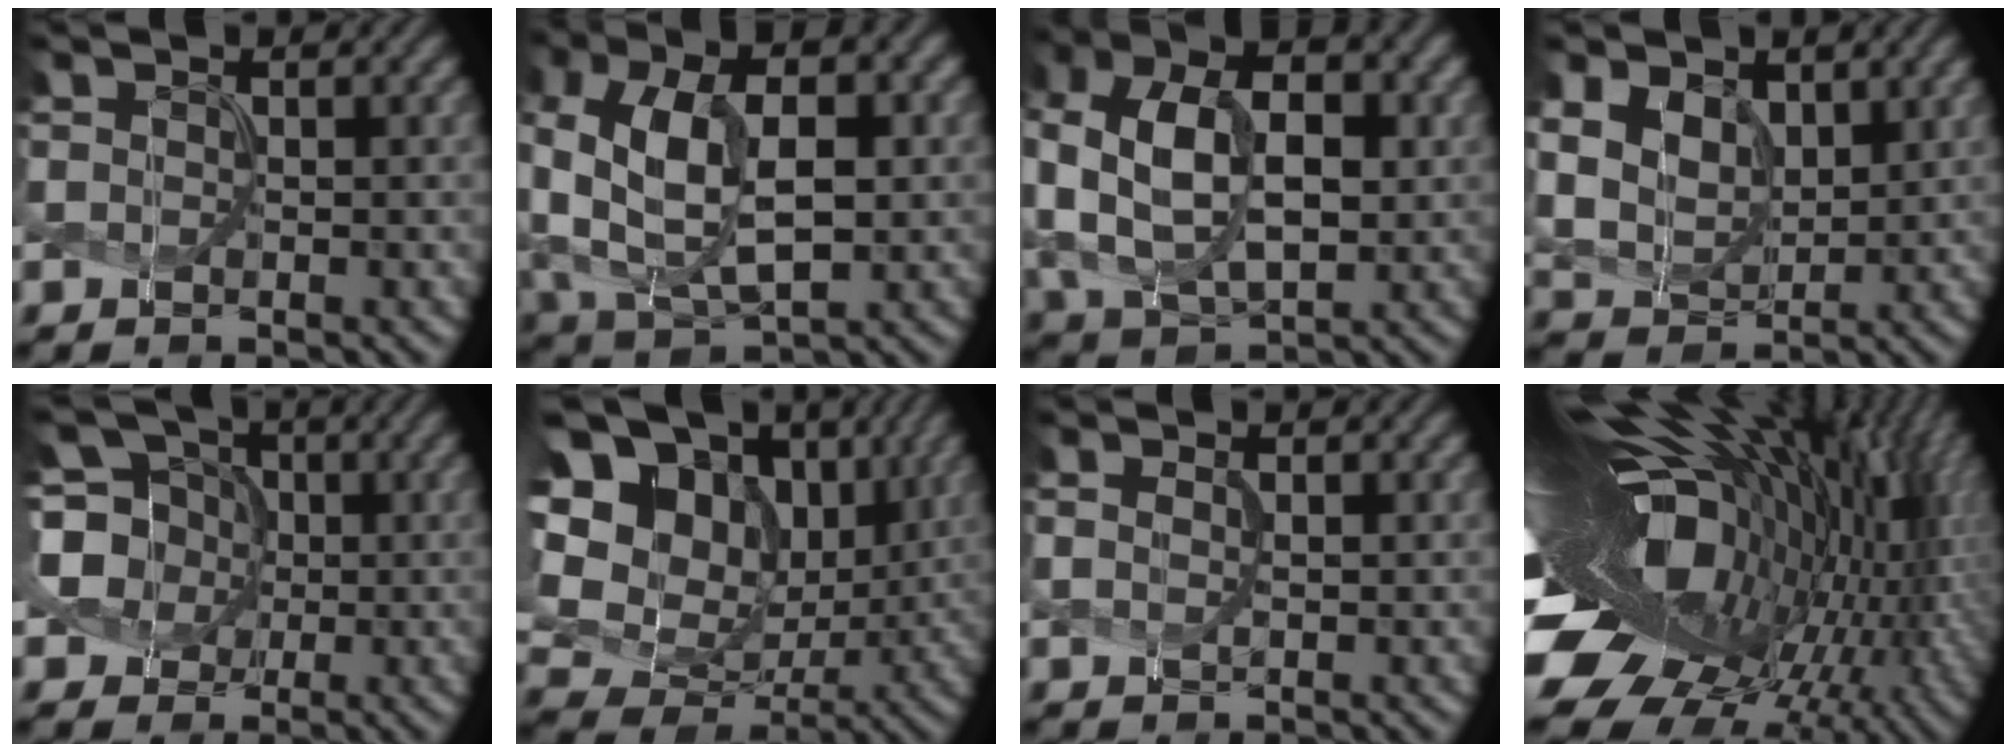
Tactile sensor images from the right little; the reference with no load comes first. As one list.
[{"total": 12.2, "force": [0.1, 7.6, 9.6], "torque": [-0.198, -0.007, 0.004]}, {"total": 11.9, "force": [0.1, 7.7, 9.1], "torque": [-0.187, 0.005, 0.000]}, {"total": 6.0, "force": [2.0, 4.3, 3.7], "torque": [-0.093, -0.008, 0.035]}, {"total": 6.7, "force": [0.0, 6.0, 3.1], "torque": [-0.061, 0.020, -0.024]}, {"total": 18.5, "force": [5.5, 14.2, 10.5], "torque": [-0.238, 0.023, 0.119]}, {"total": 1.1, "force": [0.2, 0.4, 1.0], "torque": [-0.016, -0.004, 0.007]}, {"total": 20.1, "force": [-0.3, 11.4, 16.6], "torque": [-0.291, -0.018, -0.010]}]